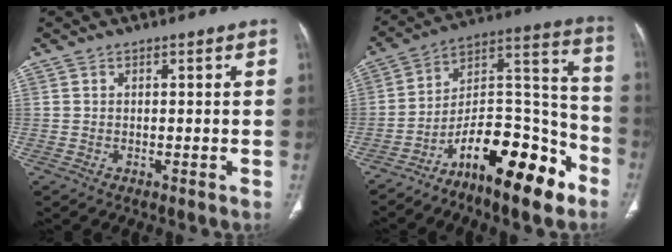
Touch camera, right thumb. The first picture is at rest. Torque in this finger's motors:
{"motor_torque": [3.64, 1.37, 1.33, -1.44, 0.14]}